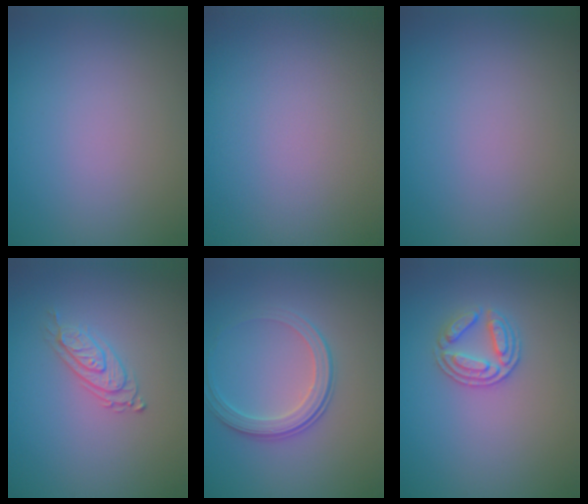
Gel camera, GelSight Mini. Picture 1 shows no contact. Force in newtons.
{"total": 0.0}
{"total": 0.0}
{"total": 2.4, "press": 2.0, "slide": 1.4}
{"total": 2.8, "press": 2.2, "slide": 1.8}
{"total": 2.8, "press": 2.7, "slide": 0.6}